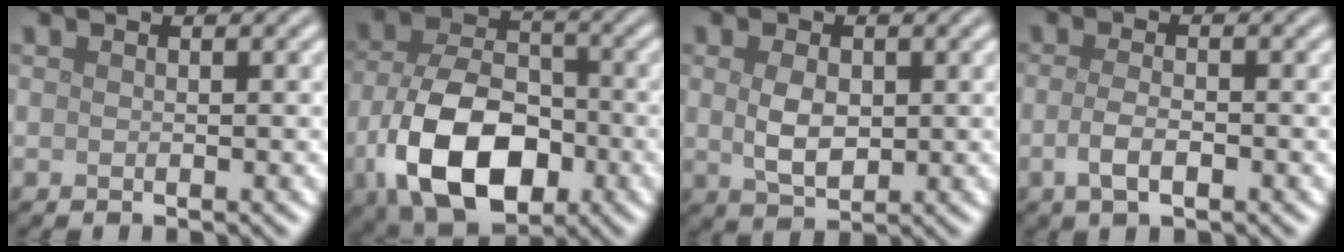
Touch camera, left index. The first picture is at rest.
{"total": 11.5, "force": [-3.9, 7.1, 8.2], "torque": [-0.175, -0.018, -0.072]}
{"total": 3.3, "force": [0.3, 2.1, 2.5], "torque": [-0.057, -0.002, 0.009]}
{"total": 2.4, "force": [-0.8, 0.9, 2.1], "torque": [-0.043, -0.003, -0.016]}